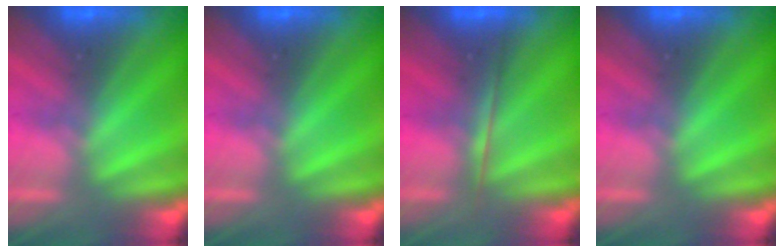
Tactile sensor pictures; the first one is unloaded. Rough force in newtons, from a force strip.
{"total": 0.0}
{"total": 1.7}
{"total": 0.0}